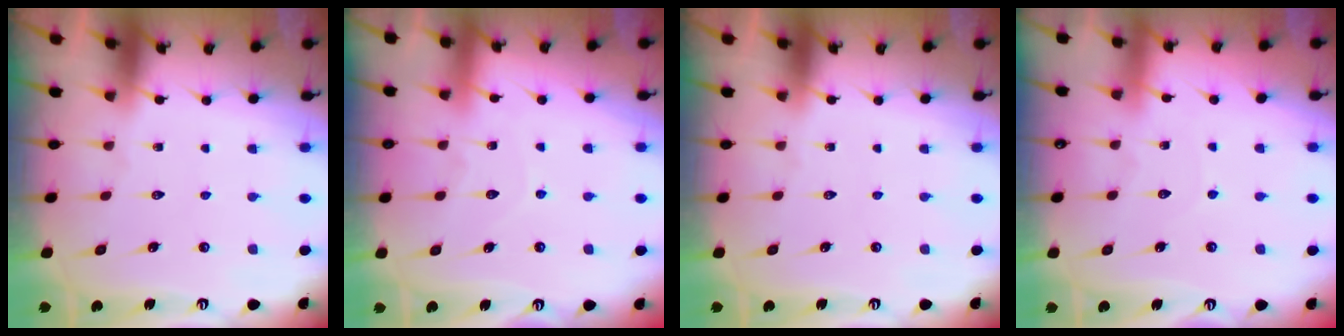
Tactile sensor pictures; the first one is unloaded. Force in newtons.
{"total": 6.0, "press": 6.0, "slide": 0.6}
{"total": 0.0}
{"total": 2.8, "press": 2.8, "slide": 0.3}